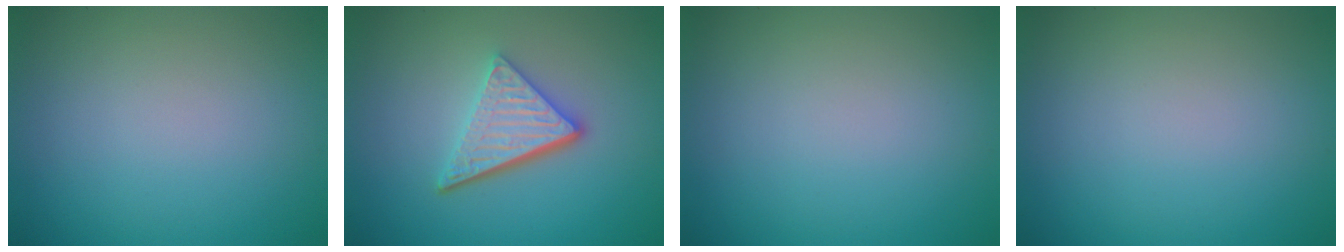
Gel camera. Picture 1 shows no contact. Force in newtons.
{"total": 4.8, "press": 3.4, "slide": 3.4}
{"total": 0.0}
{"total": 0.0}